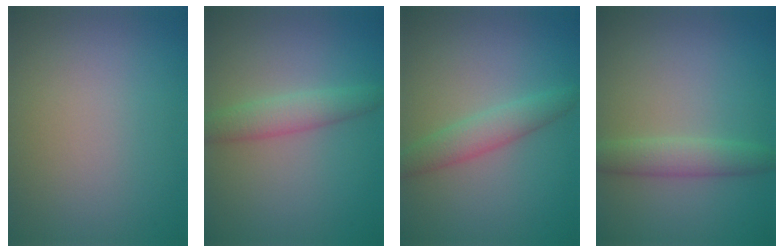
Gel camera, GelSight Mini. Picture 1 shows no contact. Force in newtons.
{"total": 2.7, "press": 2.7, "slide": 0.1}
{"total": 2.7, "press": 2.7, "slide": 0.1}
{"total": 2.7, "press": 2.7, "slide": 0.1}